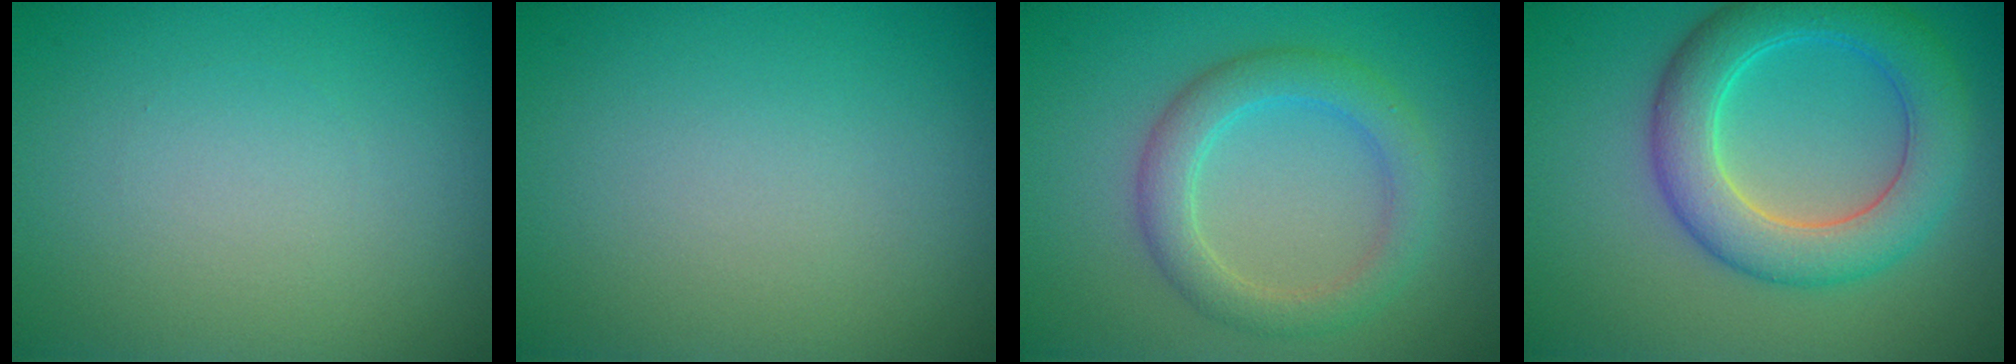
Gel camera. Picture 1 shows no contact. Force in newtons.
{"total": 0.0}
{"total": 3.6, "press": 3.6, "slide": 0.2}
{"total": 6.6, "press": 6.6, "slide": 0.1}